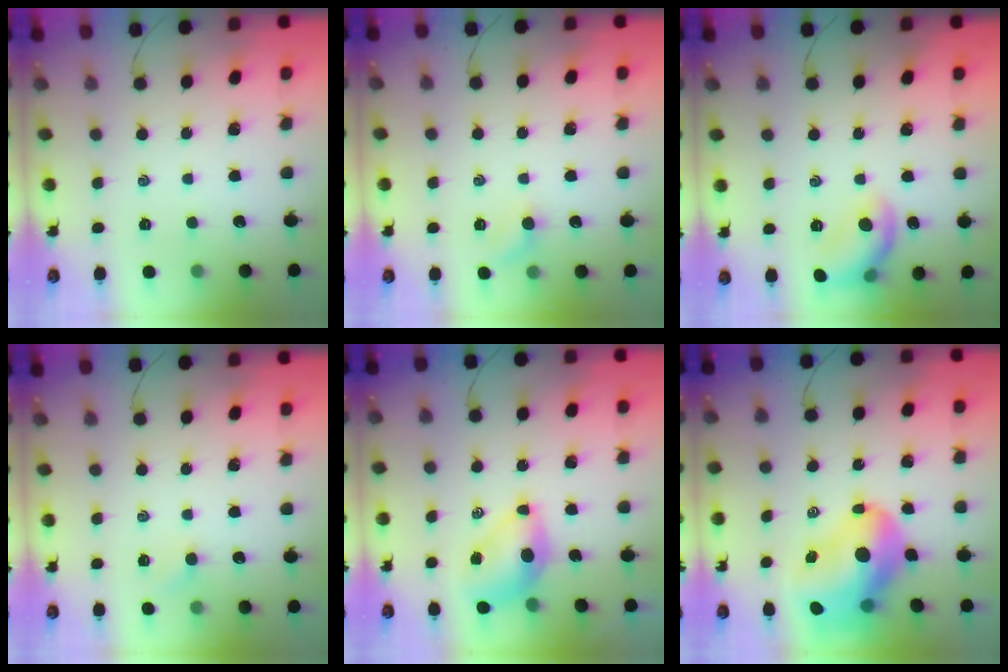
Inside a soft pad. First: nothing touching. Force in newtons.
{"total": 4.9, "press": 4.8, "slide": 1.3}
{"total": 10.3, "press": 10.3, "slide": 0.1}
{"total": 2.6, "press": 2.5, "slide": 0.8}
{"total": 6.6, "press": 6.5, "slide": 1.3}
{"total": 16.8, "press": 16.0, "slide": 5.0}